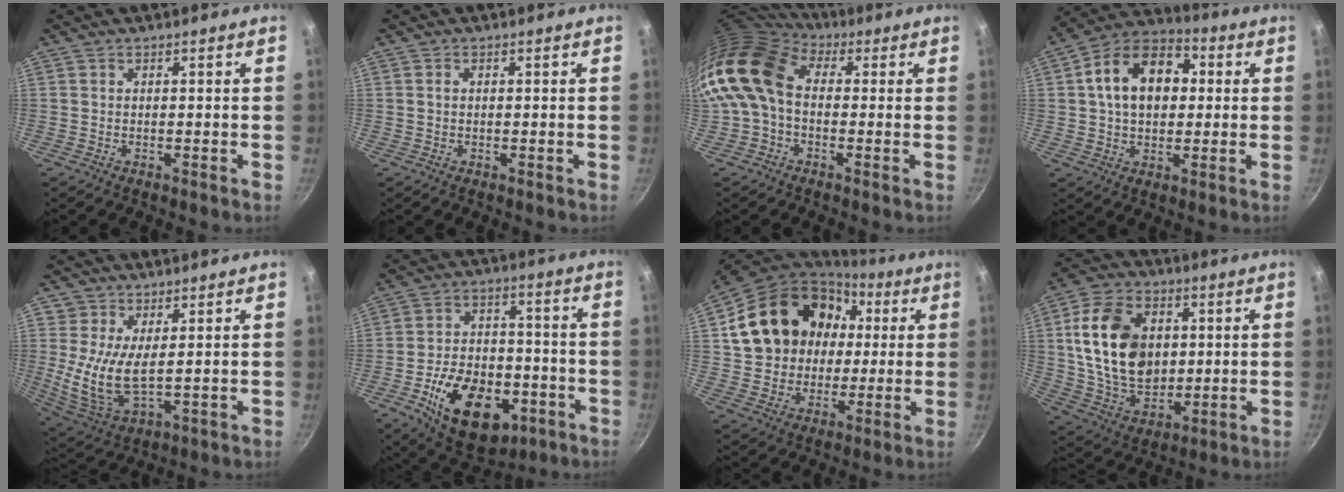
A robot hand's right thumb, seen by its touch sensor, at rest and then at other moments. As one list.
[{"total": 0.8, "force": [0.1, 0.6, 0.5], "torque": [-0.009, 0.003, 0.002]}, {"total": 12.5, "force": [0.2, 9.1, 8.6], "torque": [-0.149, 0.023, -0.016]}, {"total": 15.4, "force": [2.4, 10.7, 10.8], "torque": [-0.144, 0.026, 0.024]}, {"total": 9.8, "force": [1.8, 5.5, 8.0], "torque": [-0.163, -0.025, 0.042]}, {"total": 20.2, "force": [-7.7, 12.8, 13.6], "torque": [-0.189, 0.037, -0.105]}, {"total": 22.4, "force": [4.9, 18.2, 12.1], "torque": [-0.198, 0.037, 0.094]}, {"total": 19.3, "force": [3.0, 13.5, 13.4], "torque": [-0.223, -0.003, 0.059]}]